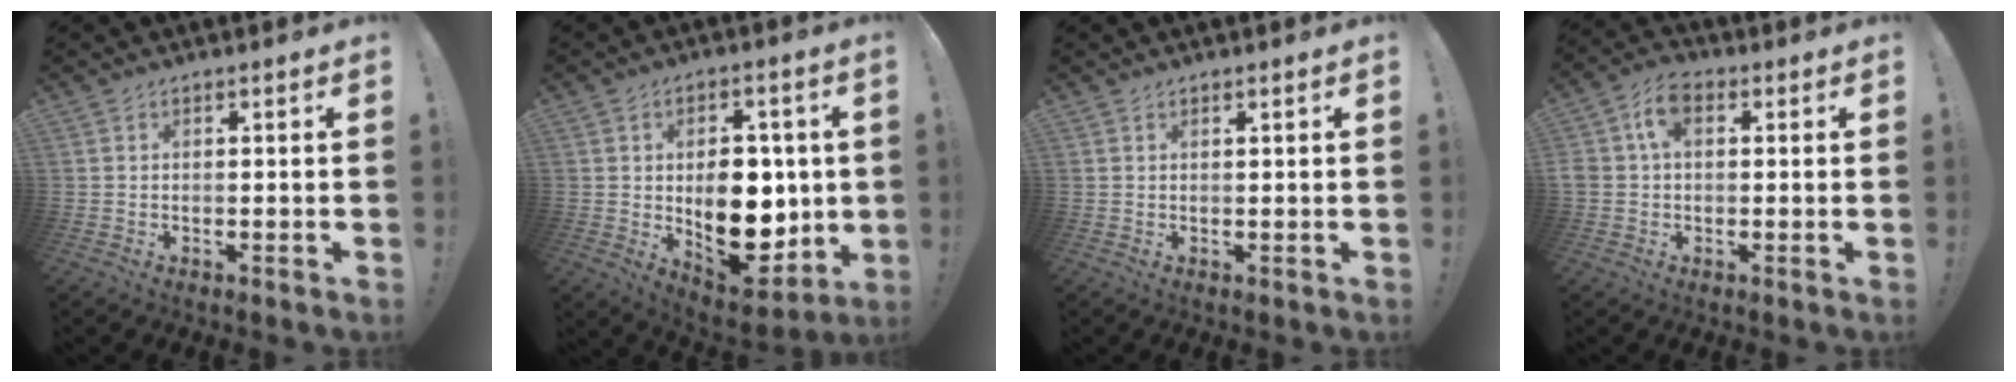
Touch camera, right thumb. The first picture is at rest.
{"total": 16.4, "force": [-0.2, 11.1, 12.1], "torque": [-0.157, -0.011, 0.008]}
{"total": 0.7, "force": [0.6, 0.0, 0.4], "torque": [-0.002, -0.002, 0.009]}
{"total": 7.2, "force": [1.5, 5.2, 4.8], "torque": [-0.092, 0.012, 0.028]}